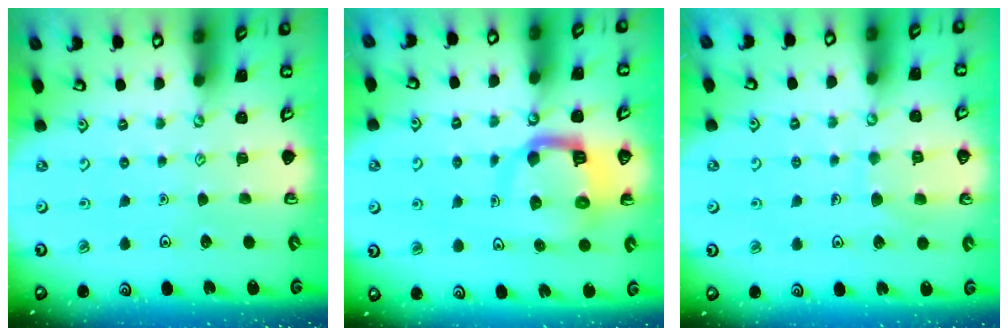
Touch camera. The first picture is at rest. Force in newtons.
{"total": 10.5, "press": 10.4, "slide": 1.2}
{"total": 6.6, "press": 6.6, "slide": 0.5}